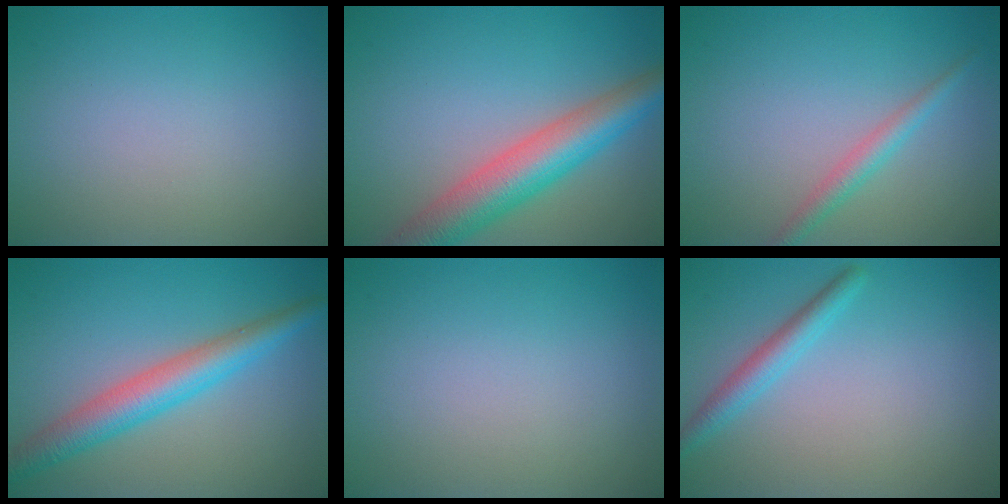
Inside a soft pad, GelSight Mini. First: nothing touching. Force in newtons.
{"total": 7.1, "press": 7.1, "slide": 0.5}
{"total": 1.9, "press": 1.9, "slide": 0.0}
{"total": 5.0, "press": 5.0, "slide": 0.1}
{"total": 0.0}
{"total": 2.3, "press": 2.3, "slide": 0.1}